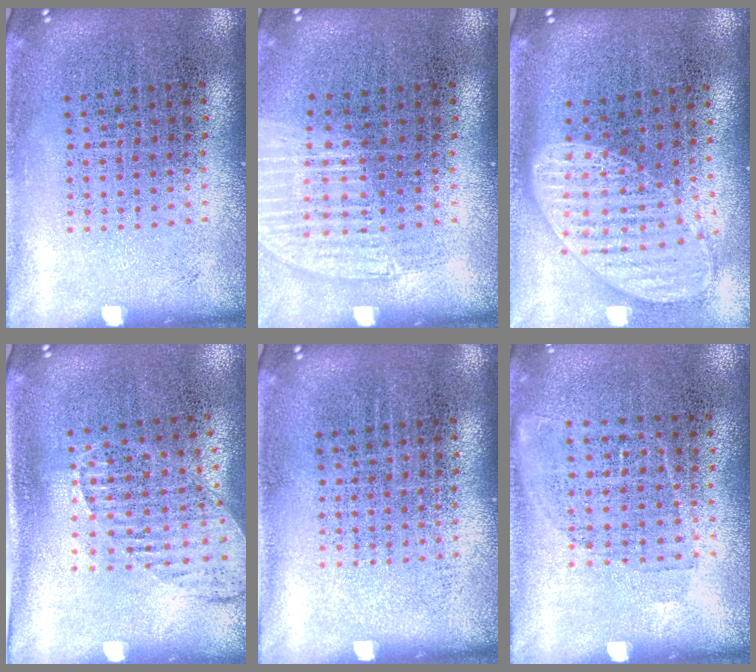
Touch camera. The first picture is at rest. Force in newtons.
{"total": 1.2, "press": 1.1, "slide": 0.4}
{"total": 1.8, "press": 1.5, "slide": 1.0}
{"total": 1.4, "press": 1.1, "slide": 0.8}
{"total": 0.0}
{"total": 1.0, "press": 0.8, "slide": 0.5}